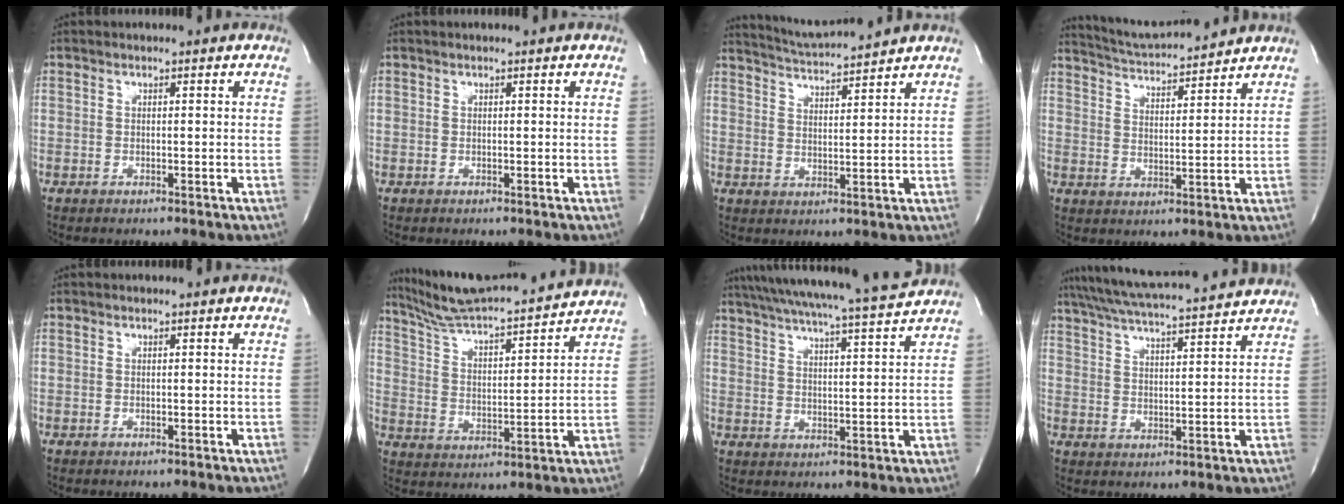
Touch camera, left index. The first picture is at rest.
{"total": 0.7, "force": [-0.7, -0.1, 0.0], "torque": [0.007, 0.001, -0.011]}
{"total": 7.3, "force": [7.0, -1.2, 2.0], "torque": [-0.046, 0.004, 0.119]}
{"total": 10.0, "force": [9.6, 0.0, 2.9], "torque": [-0.059, 0.009, 0.154]}
{"total": 0.0}
{"total": 17.7, "force": [16.4, 0.4, 6.5], "torque": [-0.112, -0.003, 0.253]}
{"total": 18.3, "force": [16.6, -1.0, 7.6], "torque": [-0.135, -0.022, 0.234]}
{"total": 16.9, "force": [15.3, 0.3, 7.2], "torque": [-0.133, 0.018, 0.220]}